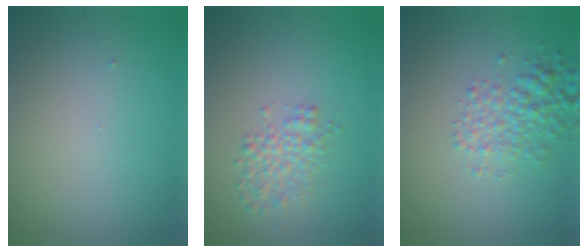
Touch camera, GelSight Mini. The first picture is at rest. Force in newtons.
{"total": 2.6, "press": 2.6, "slide": 0.1}
{"total": 3.2, "press": 3.2, "slide": 0.2}